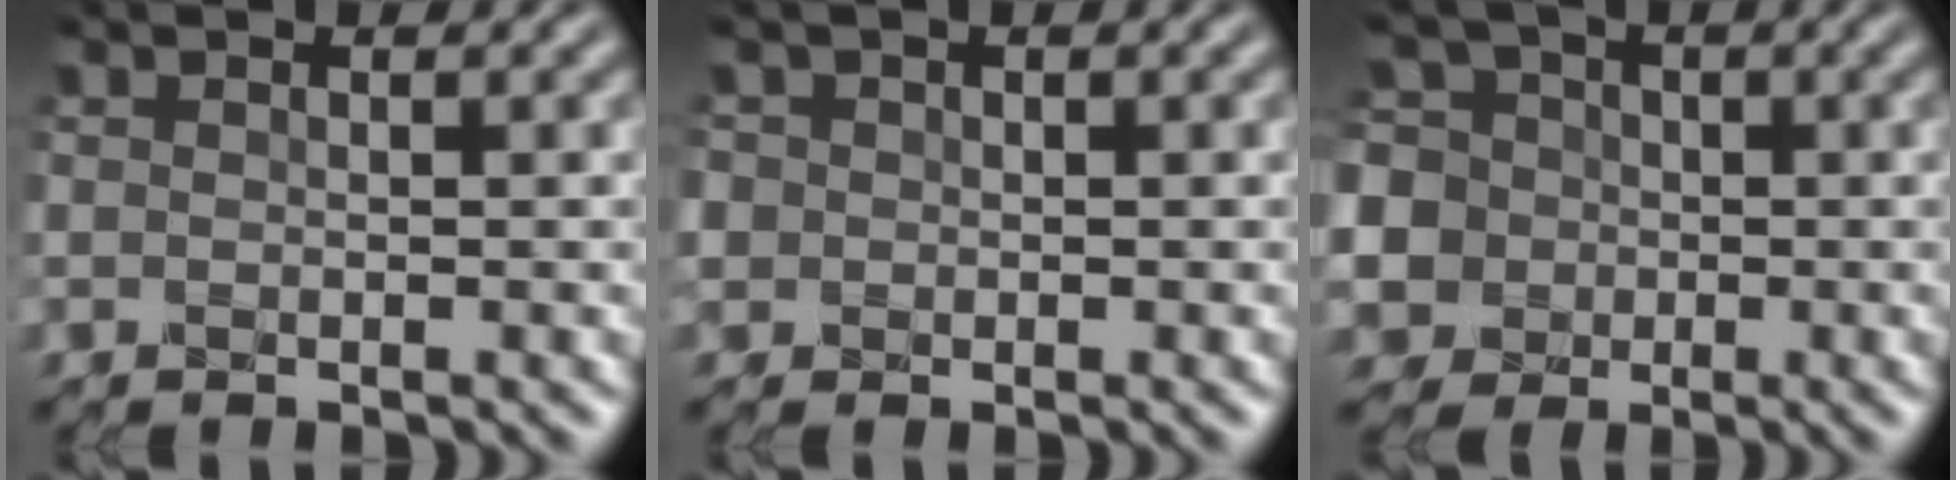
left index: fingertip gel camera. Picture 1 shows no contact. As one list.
[{"total": 2.0, "force": [0.1, 1.9, 0.5], "torque": [-0.011, 0.008, 0.001]}, {"total": 11.0, "force": [-0.3, 10.2, 4.1], "torque": [-0.119, 0.019, -0.040]}]